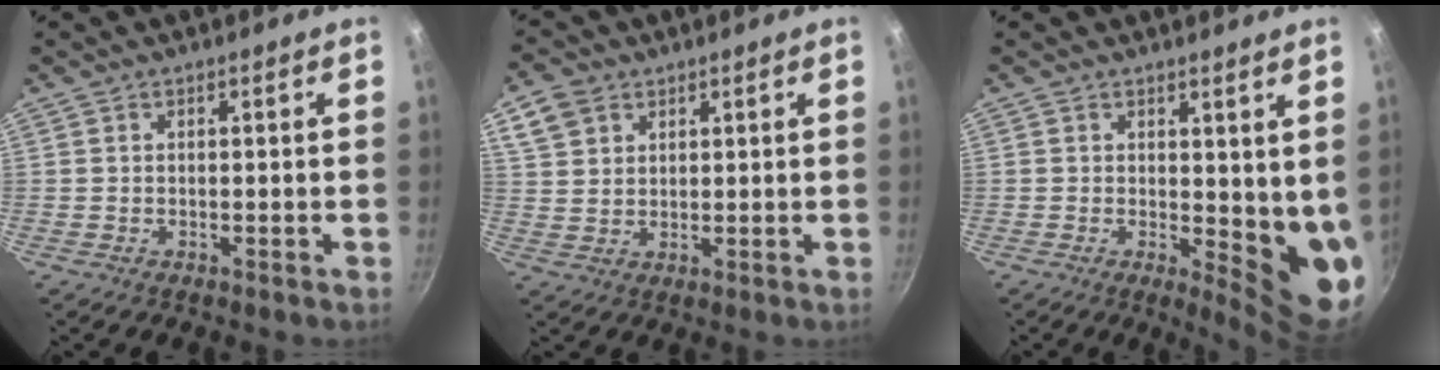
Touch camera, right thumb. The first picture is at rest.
{"total": 6.5, "force": [3.2, 4.9, 2.9], "torque": [-0.041, -0.003, 0.061]}
{"total": 8.2, "force": [1.3, 3.3, 7.4], "torque": [-0.078, -0.025, 0.023]}